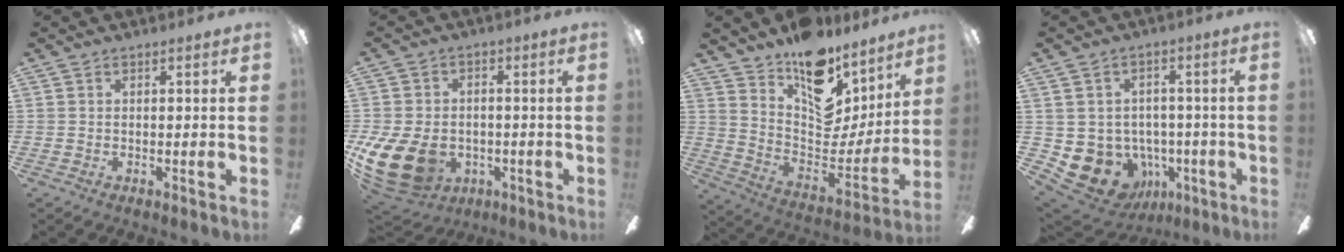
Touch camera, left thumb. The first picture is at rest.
{"total": 15.6, "force": [-4.3, 11.2, 9.9], "torque": [-0.212, 0.016, -0.071]}
{"total": 16.4, "force": [11.9, 8.5, 7.3], "torque": [-0.106, -0.104, 0.210]}
{"total": 11.1, "force": [-4.6, 8.9, 4.8], "torque": [-0.109, 0.016, -0.073]}